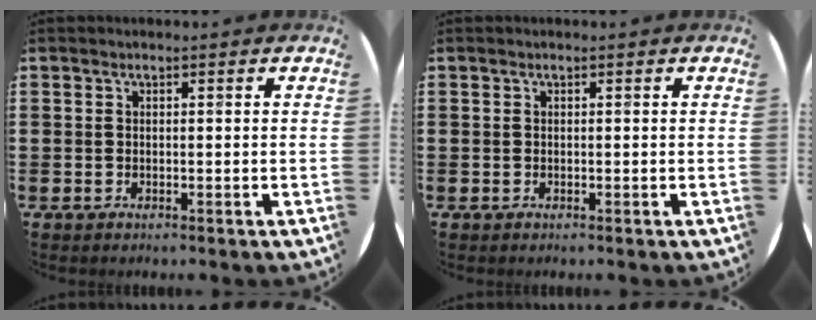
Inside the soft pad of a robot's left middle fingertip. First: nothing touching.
{"total": 0.0}